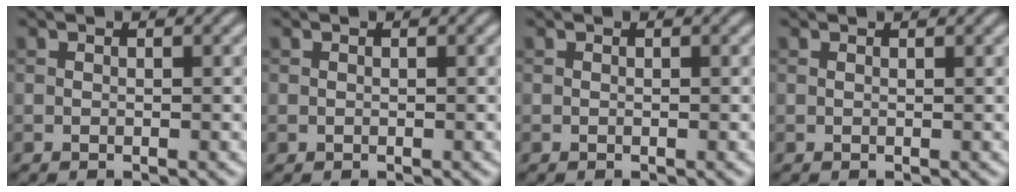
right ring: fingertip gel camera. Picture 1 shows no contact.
{"total": 0.0}
{"total": 0.0}
{"total": 0.8, "force": [0.8, 0.1, 0.2], "torque": [-0.006, -0.004, 0.005]}